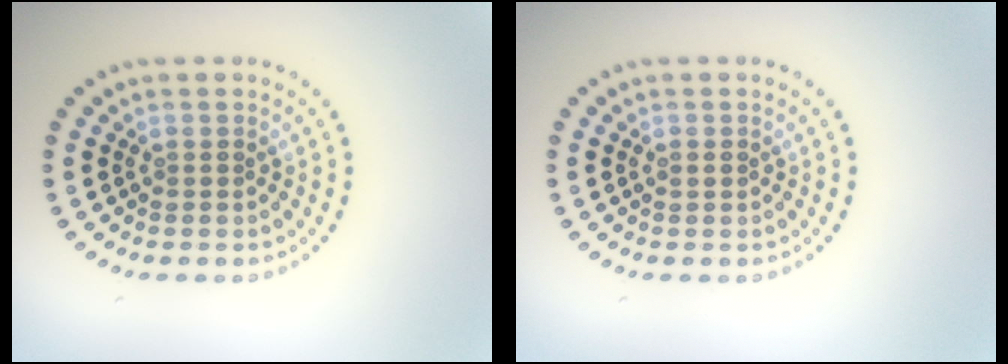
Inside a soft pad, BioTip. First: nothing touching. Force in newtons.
{"total": 0.6, "press": 0.6, "slide": 0.1}